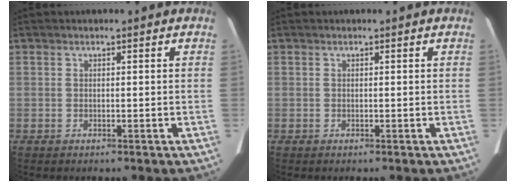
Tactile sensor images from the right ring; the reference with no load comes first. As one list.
[{"total": 0.0}]